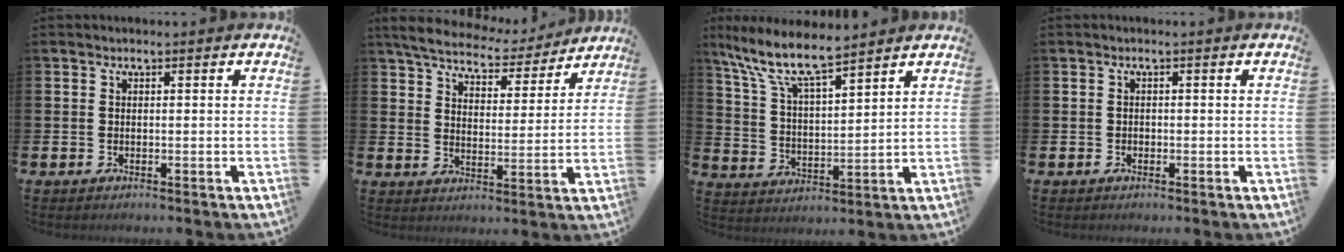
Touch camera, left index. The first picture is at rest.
{"total": 6.0, "force": [5.6, 1.6, 1.5], "torque": [-0.056, -0.038, 0.093]}
{"total": 9.2, "force": [7.9, 1.7, 4.4], "torque": [-0.121, -0.037, 0.139]}
{"total": 0.7, "force": [-0.4, 0.5, 0.1], "torque": [-0.011, 0.007, -0.008]}